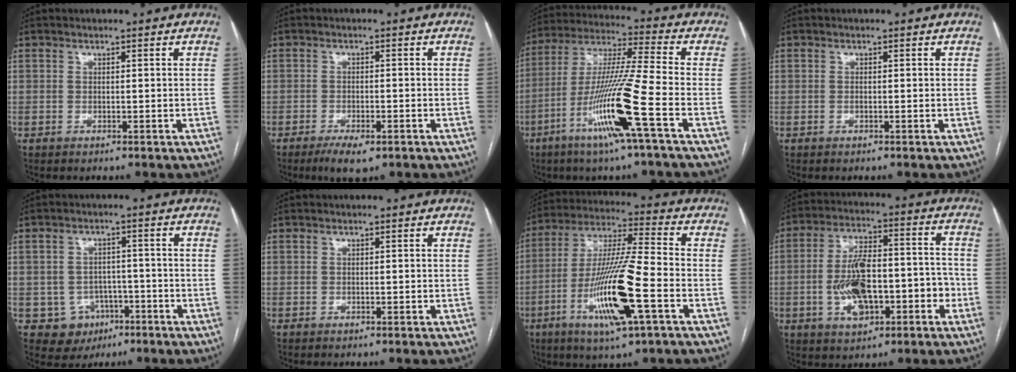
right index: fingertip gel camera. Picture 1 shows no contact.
{"total": 4.7, "force": [-2.9, 1.4, 3.3], "torque": [-0.059, -0.006, -0.043]}
{"total": 15.8, "force": [-6.5, -1.5, 14.4], "torque": [-0.287, -0.017, -0.125]}
{"total": 0.0}
{"total": 6.1, "force": [-2.5, 5.5, 1.0], "torque": [-0.010, 0.011, -0.026]}
{"total": 0.0}
{"total": 16.6, "force": [-5.7, 0.9, 15.5], "torque": [-0.308, -0.015, -0.104]}
{"total": 13.2, "force": [-3.6, 5.7, 11.3], "torque": [-0.204, 0.032, -0.055]}